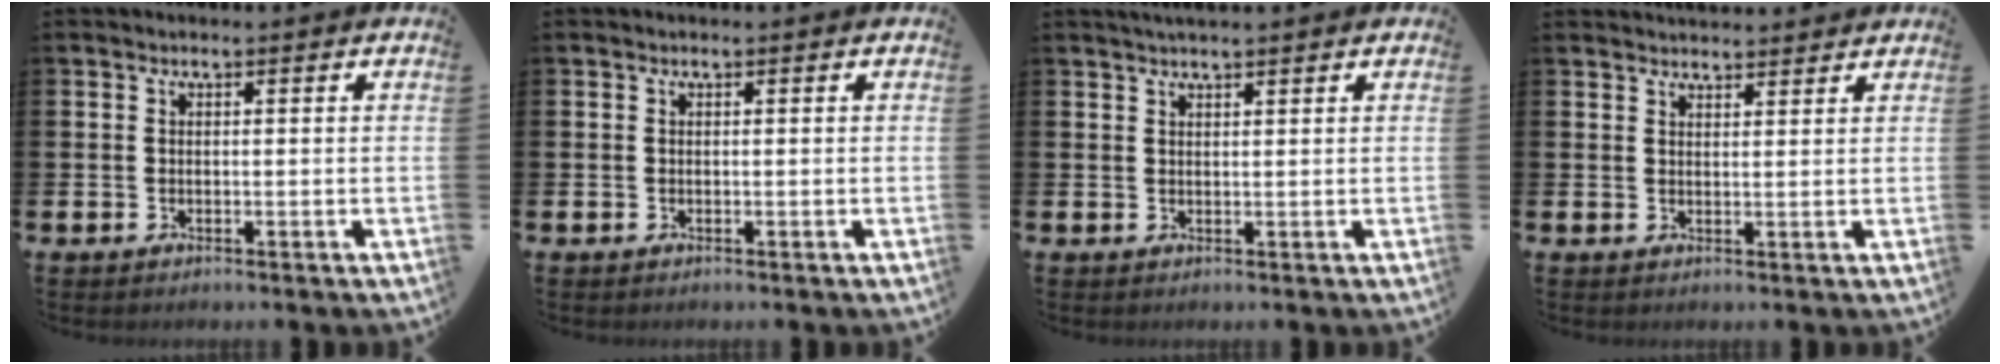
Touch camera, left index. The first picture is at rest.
{"total": 0.0}
{"total": 1.8, "force": [1.7, 0.0, 0.7], "torque": [-0.012, -0.001, 0.030]}
{"total": 2.6, "force": [2.5, 0.4, 0.0], "torque": [-0.001, -0.012, 0.046]}